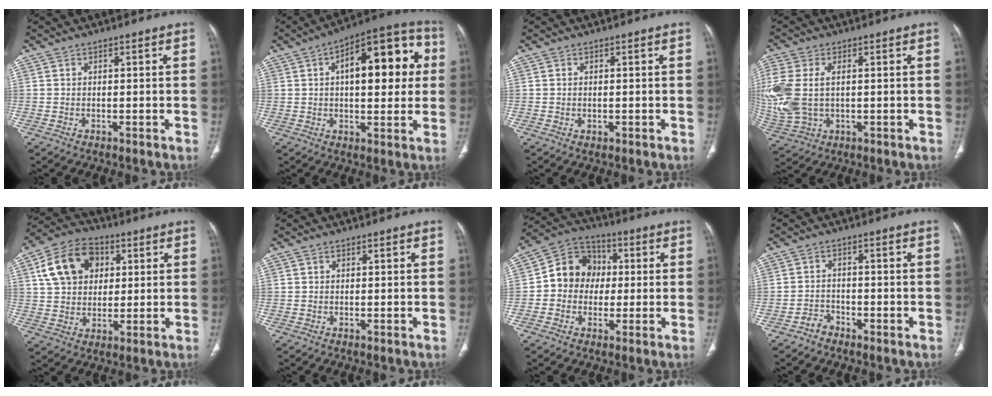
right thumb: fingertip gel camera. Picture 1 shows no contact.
{"total": 19.5, "force": [3.9, 8.9, 16.8], "torque": [-0.190, 0.024, 0.046]}
{"total": 0.9, "force": [0.0, 0.6, 0.6], "torque": [-0.013, -0.002, 0.004]}
{"total": 14.5, "force": [0.8, 9.2, 11.1], "torque": [-0.300, 0.001, 0.027]}
{"total": 14.1, "force": [4.4, 10.5, 8.2], "torque": [-0.124, 0.006, 0.073]}
{"total": 0.5, "force": [0.3, 0.4, 0.1], "torque": [0.001, 0.000, 0.005]}
{"total": 11.0, "force": [0.3, 9.9, 4.7], "torque": [-0.044, 0.027, -0.008]}
{"total": 2.3, "force": [-1.7, 1.4, 0.2], "torque": [-0.001, 0.013, -0.033]}